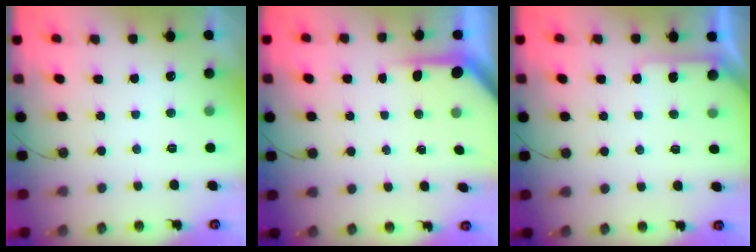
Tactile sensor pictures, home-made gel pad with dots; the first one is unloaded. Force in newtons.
{"total": 3.7, "press": 3.7, "slide": 0.3}
{"total": 4.9, "press": 4.9, "slide": 0.4}